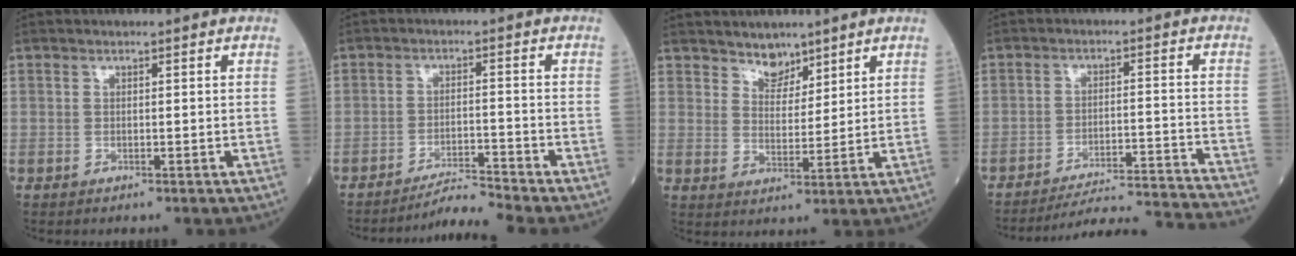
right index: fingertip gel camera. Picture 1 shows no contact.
{"total": 5.0, "force": [-4.5, -2.1, 0.2], "torque": [-0.009, -0.014, -0.080]}
{"total": 4.1, "force": [3.4, 2.0, 0.9], "torque": [-0.014, -0.001, 0.064]}
{"total": 18.5, "force": [-18.0, -2.6, 3.4], "torque": [-0.031, -0.021, -0.247]}